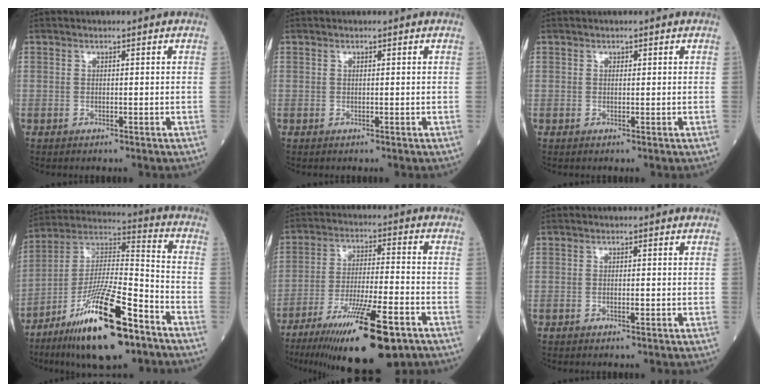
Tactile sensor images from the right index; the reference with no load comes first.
{"total": 0.0}
{"total": 0.0}
{"total": 19.9, "force": [-11.8, 3.4, 15.7], "torque": [-0.297, -0.021, -0.205]}
{"total": 16.9, "force": [-10.6, 2.1, 13.0], "torque": [-0.212, -0.038, -0.178]}
{"total": 0.7, "force": [-0.2, 0.1, 0.6], "torque": [-0.010, -0.001, -0.003]}